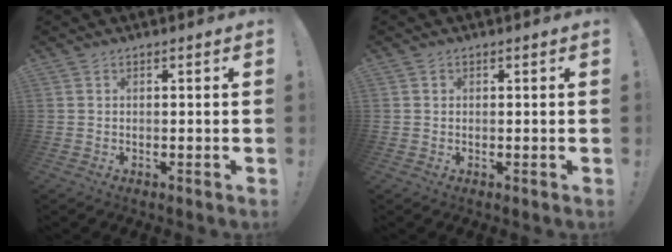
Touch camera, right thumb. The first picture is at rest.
{"total": 0.7, "force": [0.1, 0.7, 0.2], "torque": [0.004, 0.000, 0.000]}